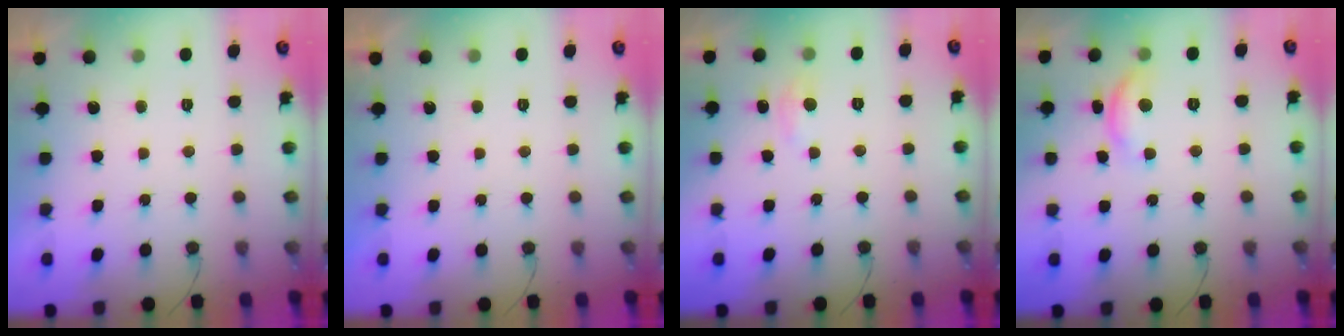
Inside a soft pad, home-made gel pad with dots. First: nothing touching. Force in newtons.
{"total": 0.0}
{"total": 3.7, "press": 3.7, "slide": 0.5}
{"total": 9.0, "press": 9.0, "slide": 0.4}